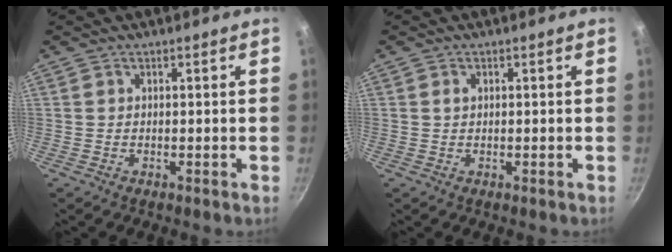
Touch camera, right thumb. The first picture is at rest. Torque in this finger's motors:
{"motor_torque": [0.23, 0.60, 0.47, 0.40, -0.03]}